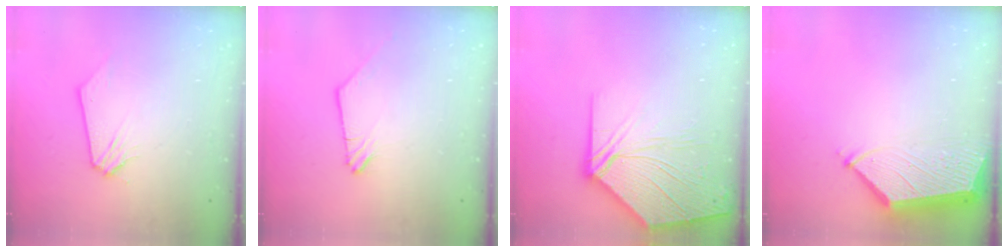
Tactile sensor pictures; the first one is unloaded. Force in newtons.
{"total": 0.0}
{"total": 16.2, "press": 16.0, "slide": 2.6}
{"total": 6.1, "press": 6.0, "slide": 0.8}